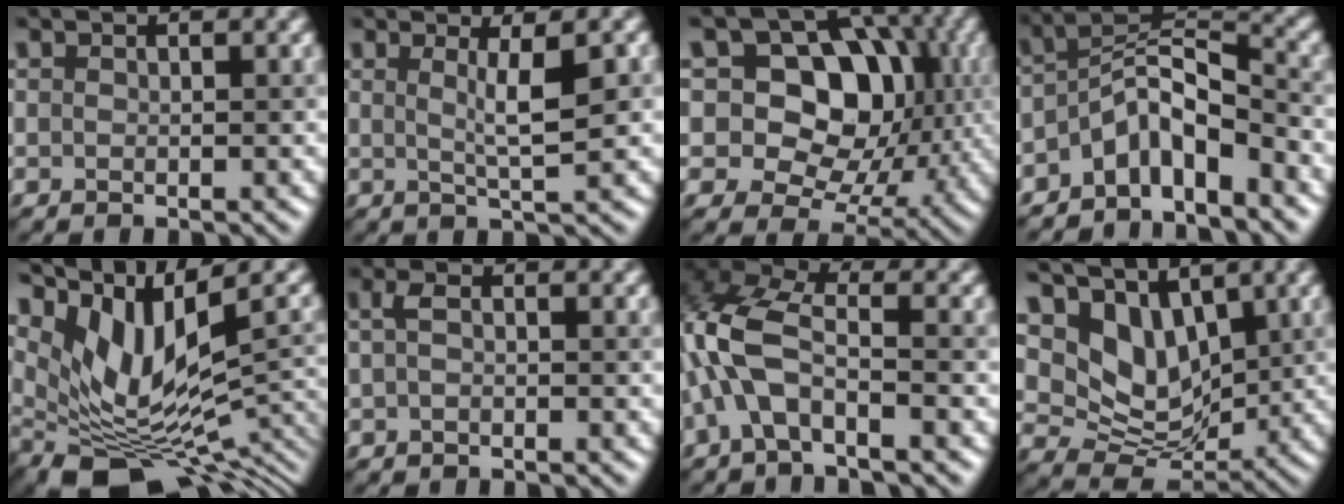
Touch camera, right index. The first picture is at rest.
{"total": 3.3, "force": [0.6, 0.5, 3.2], "torque": [-0.051, -0.008, 0.015]}
{"total": 12.2, "force": [2.3, 9.2, 7.6], "torque": [-0.100, 0.026, 0.031]}
{"total": 4.7, "force": [-3.2, 1.6, 3.2], "torque": [-0.061, 0.009, -0.065]}
{"total": 9.3, "force": [2.6, 4.7, 7.6], "torque": [-0.141, -0.007, 0.069]}
{"total": 0.8, "force": [-0.1, 0.3, 0.8], "torque": [-0.024, 0.001, -0.001]}
{"total": 5.8, "force": [-1.7, 2.6, 4.9], "torque": [-0.125, 0.016, -0.039]}
{"total": 5.4, "force": [2.9, 3.8, 2.7], "torque": [-0.061, -0.018, 0.051]}